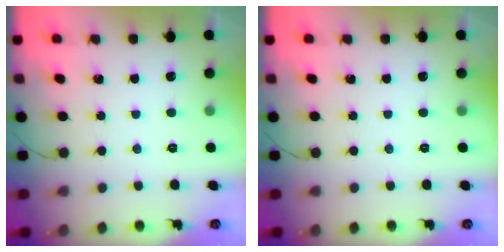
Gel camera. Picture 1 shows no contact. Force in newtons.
{"total": 0.0}